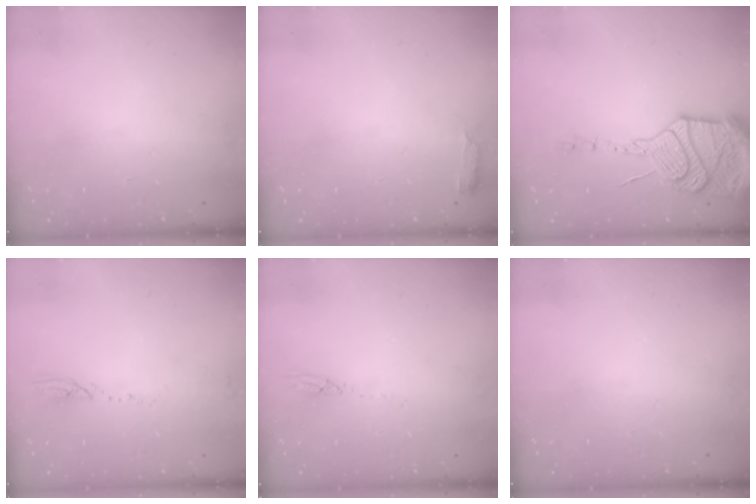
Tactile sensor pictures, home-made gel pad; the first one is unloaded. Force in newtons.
{"total": 2.6, "press": 2.6, "slide": 0.5}
{"total": 20.3, "press": 20.1, "slide": 2.1}
{"total": 2.6, "press": 2.6, "slide": 0.3}
{"total": 2.7, "press": 2.7, "slide": 0.2}
{"total": 0.0}